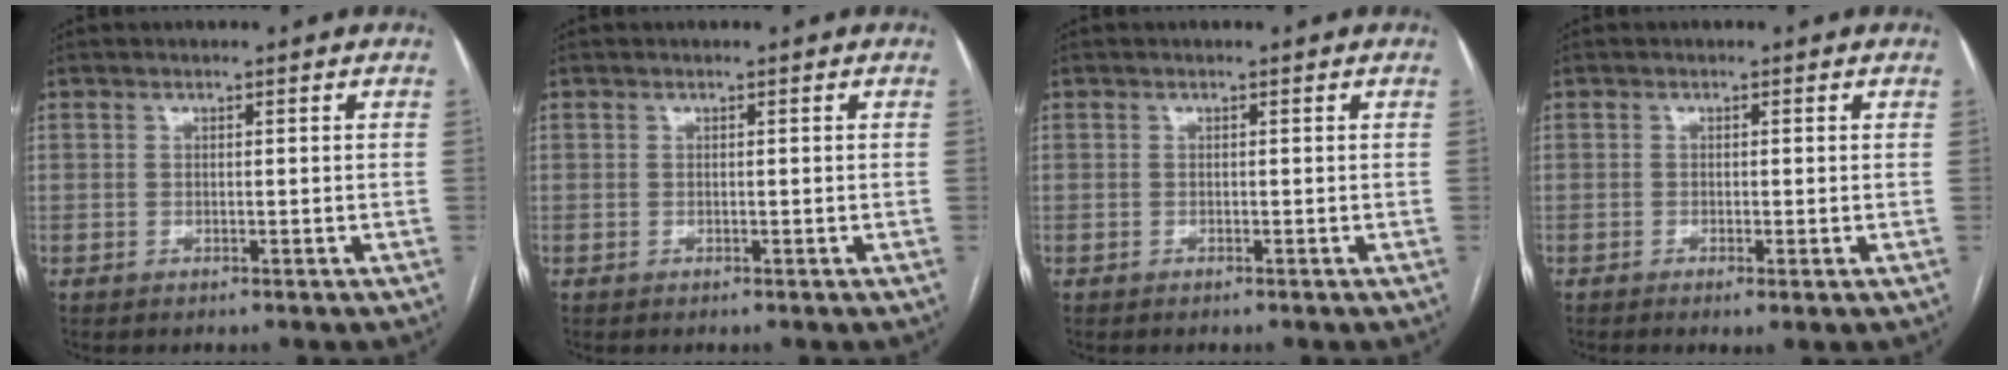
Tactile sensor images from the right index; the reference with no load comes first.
{"total": 0.0}
{"total": 0.0}
{"total": 1.5, "force": [-0.6, 0.1, 1.4], "torque": [-0.021, -0.003, -0.008]}